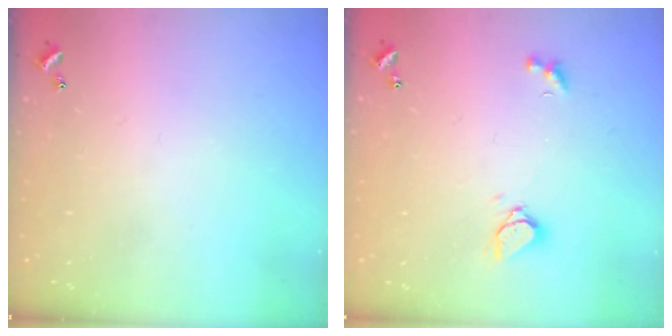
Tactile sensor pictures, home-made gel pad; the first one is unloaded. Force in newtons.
{"total": 2.1, "press": 2.0, "slide": 0.5}